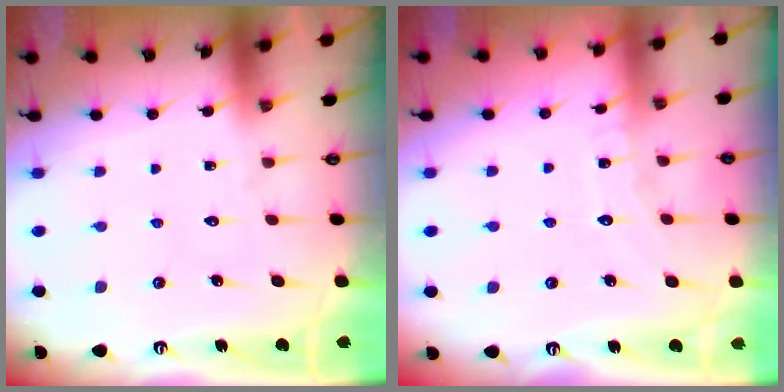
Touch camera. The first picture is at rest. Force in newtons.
{"total": 5.5, "press": 5.5, "slide": 0.2}